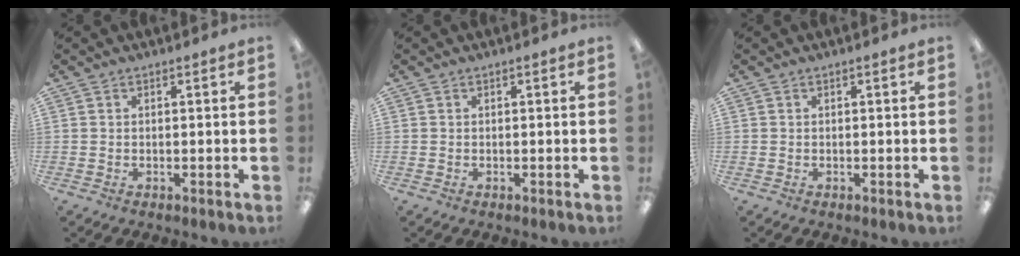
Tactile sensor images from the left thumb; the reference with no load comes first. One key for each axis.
{"total": 0.0}
{"total": 0.0}